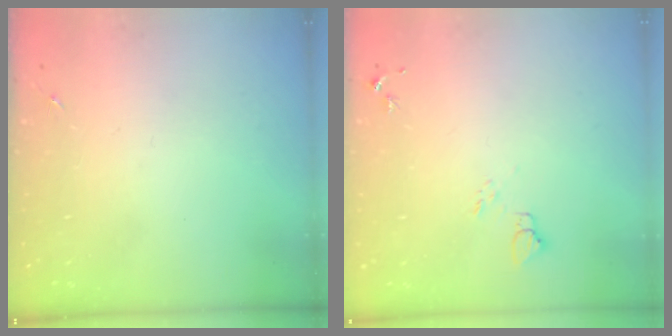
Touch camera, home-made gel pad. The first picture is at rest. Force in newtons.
{"total": 5.9, "press": 5.8, "slide": 0.5}